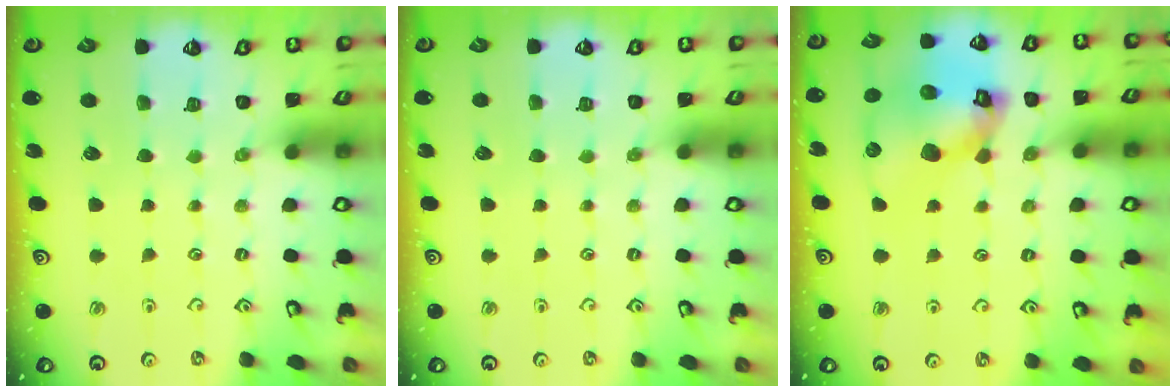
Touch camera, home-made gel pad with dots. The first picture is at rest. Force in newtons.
{"total": 0.0}
{"total": 15.9, "press": 15.7, "slide": 2.3}